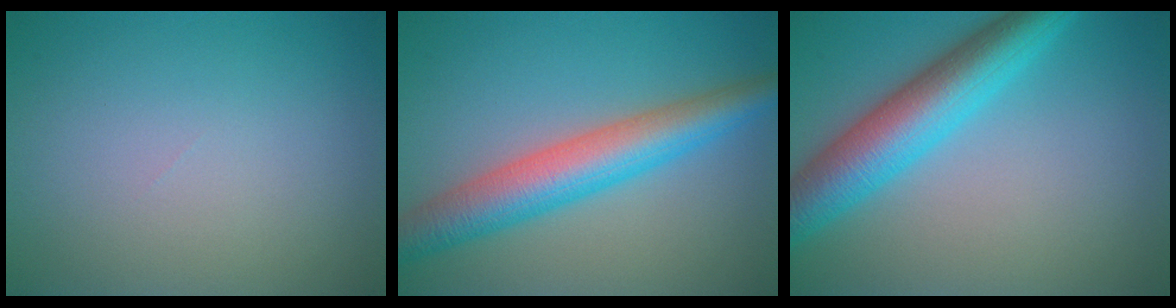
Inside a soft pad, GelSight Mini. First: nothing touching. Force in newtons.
{"total": 6.7, "press": 6.7, "slide": 0.3}
{"total": 7.4, "press": 7.4, "slide": 0.1}